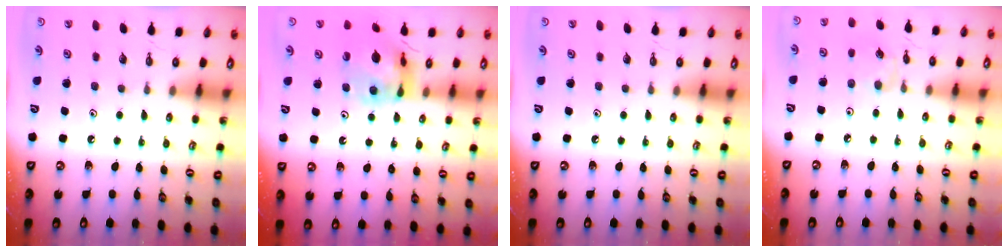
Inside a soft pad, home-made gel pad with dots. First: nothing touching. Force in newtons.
{"total": 11.7, "press": 11.6, "slide": 1.3}
{"total": 0.0}
{"total": 2.7, "press": 2.7, "slide": 0.1}